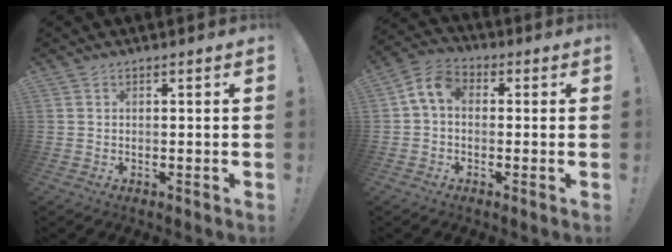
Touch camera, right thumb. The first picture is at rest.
{"total": 7.5, "force": [0.9, 5.0, 5.4], "torque": [-0.110, 0.007, 0.020]}